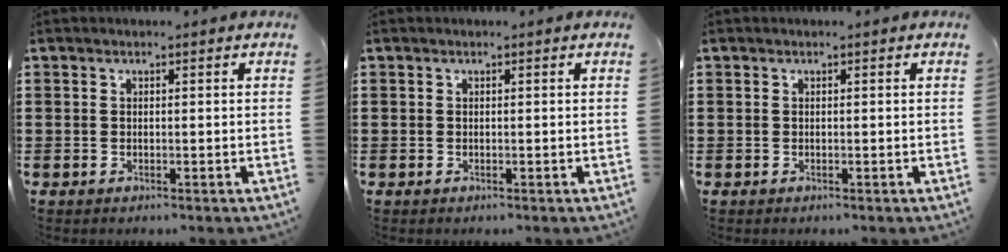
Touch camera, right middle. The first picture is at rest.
{"total": 0.0}
{"total": 0.0}